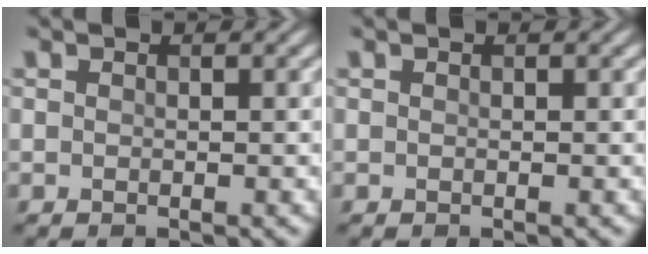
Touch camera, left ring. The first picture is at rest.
{"total": 0.0}